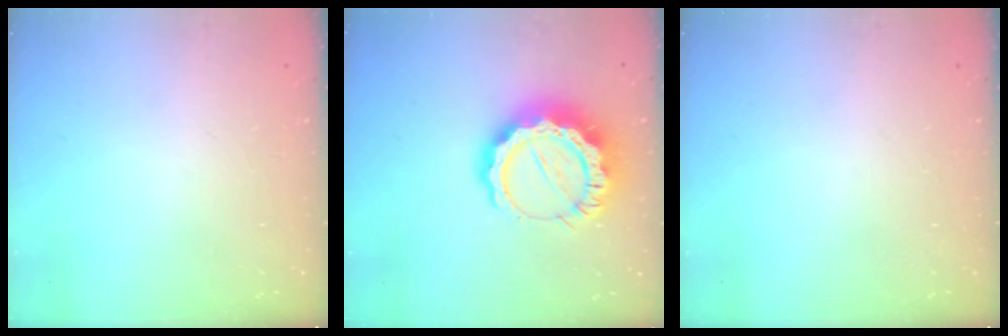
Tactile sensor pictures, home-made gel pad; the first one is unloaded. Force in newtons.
{"total": 16.8, "press": 16.7, "slide": 1.6}
{"total": 0.0}